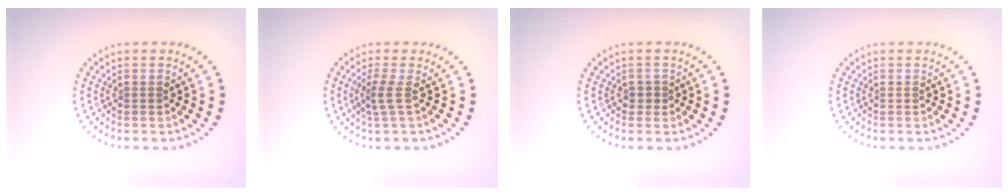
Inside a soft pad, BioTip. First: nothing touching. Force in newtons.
{"total": 1.8, "press": 1.1, "slide": 1.4}
{"total": 1.0, "press": 0.9, "slide": 0.4}
{"total": 0.0}